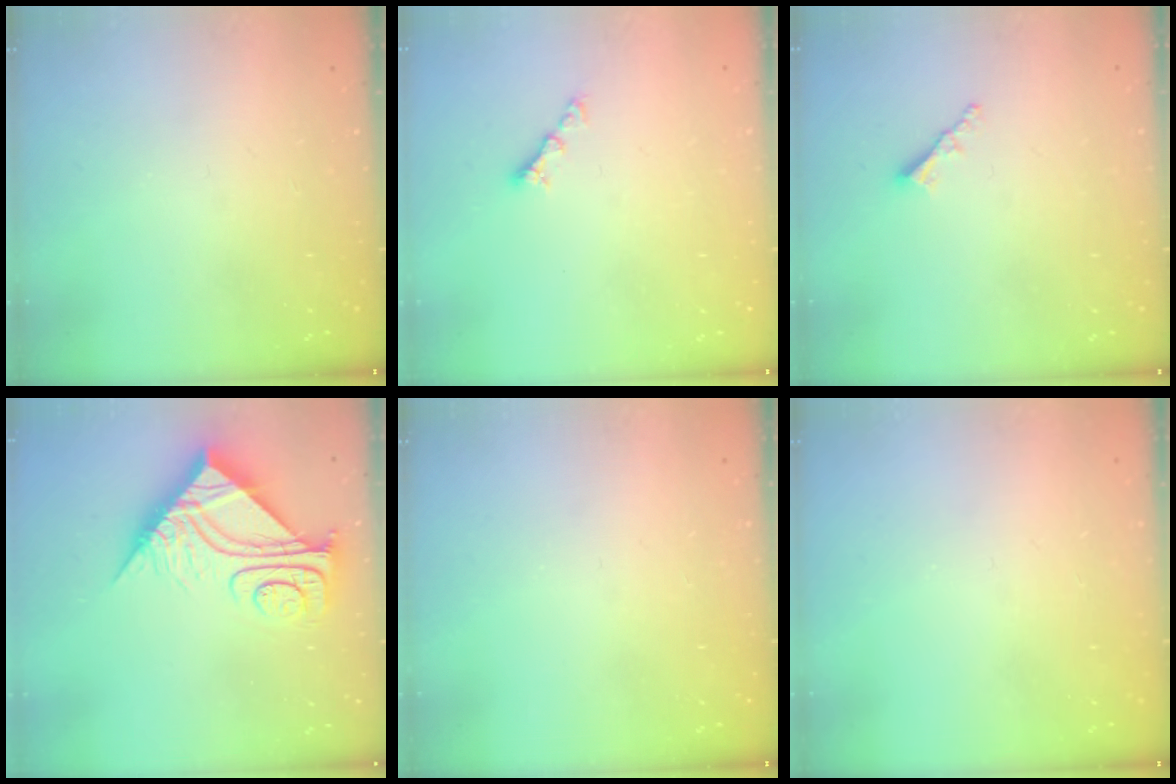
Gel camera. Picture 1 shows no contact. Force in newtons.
{"total": 3.5, "press": 3.5, "slide": 0.6}
{"total": 2.5, "press": 2.5, "slide": 0.3}
{"total": 10.4, "press": 10.4, "slide": 1.1}
{"total": 0.0}
{"total": 0.0}